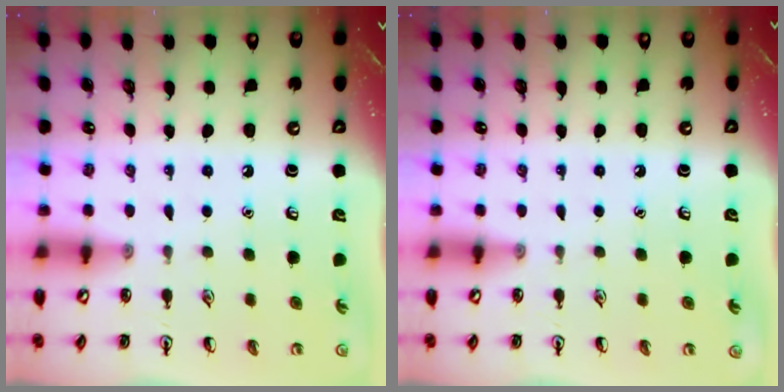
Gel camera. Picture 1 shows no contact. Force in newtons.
{"total": 0.0}